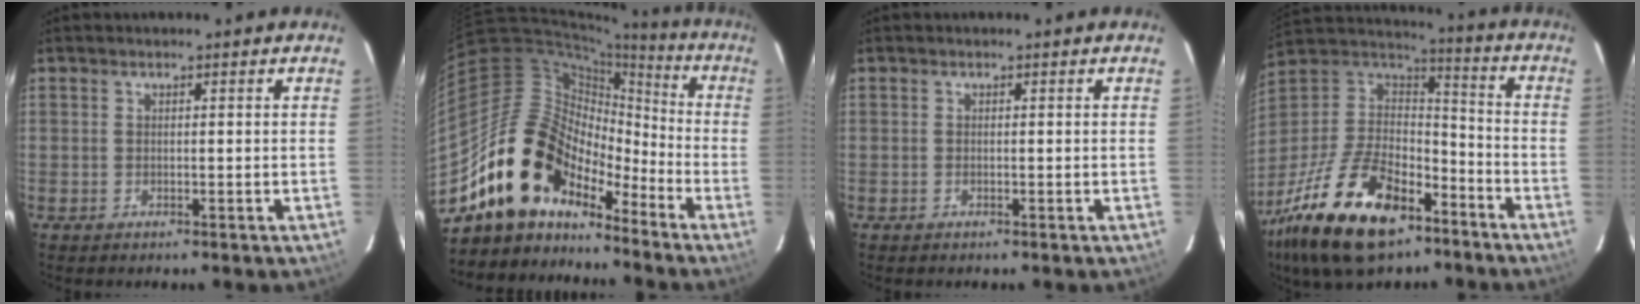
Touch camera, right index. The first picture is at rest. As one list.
[{"total": 17.7, "force": [-13.1, 9.7, 6.9], "torque": [-0.134, 0.027, -0.238]}, {"total": 0.0}, {"total": 27.8, "force": [-16.8, 14.0, 17.2], "torque": [-0.361, -0.015, -0.280]}]